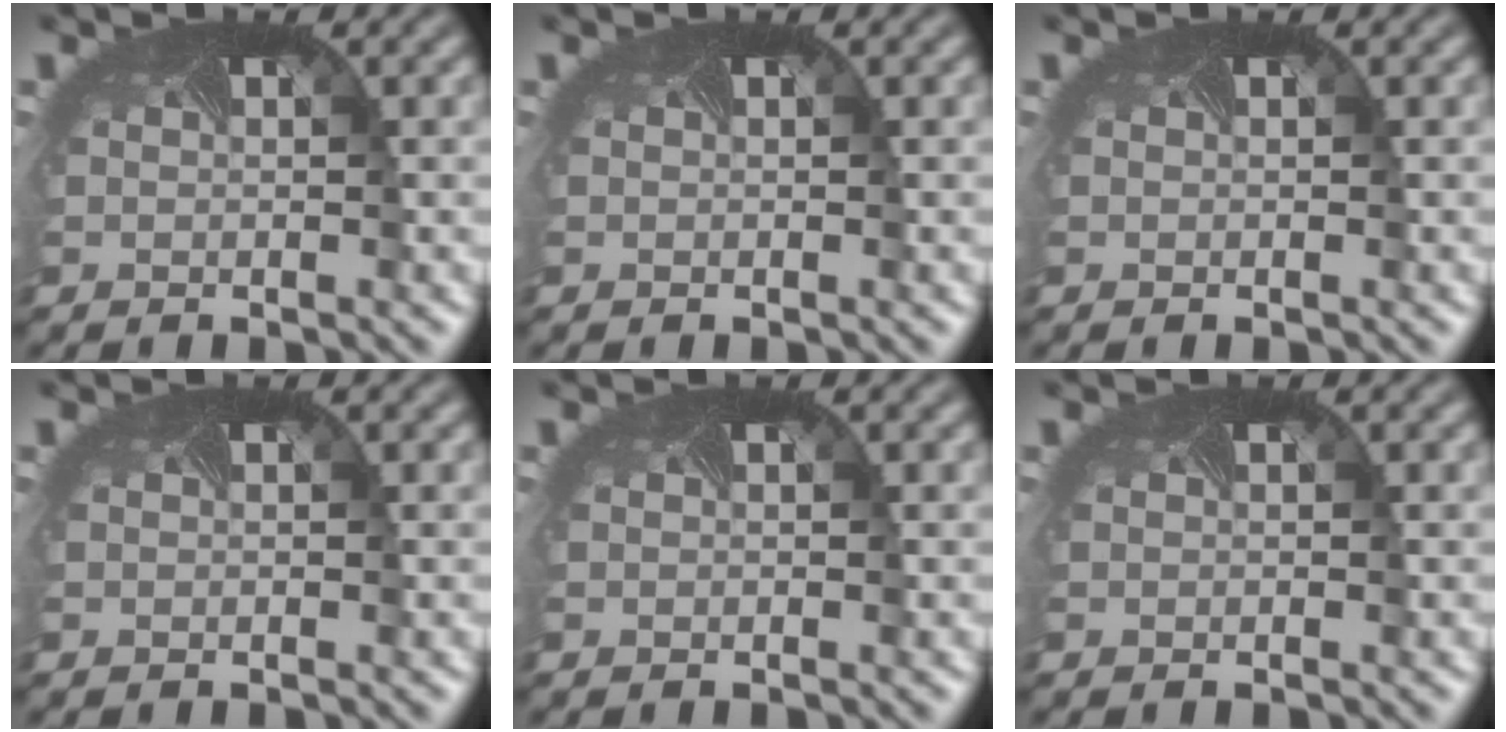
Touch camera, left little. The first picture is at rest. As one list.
[{"total": 0.0}, {"total": 0.0}, {"total": 0.0}, {"total": 0.0}, {"total": 0.0}]